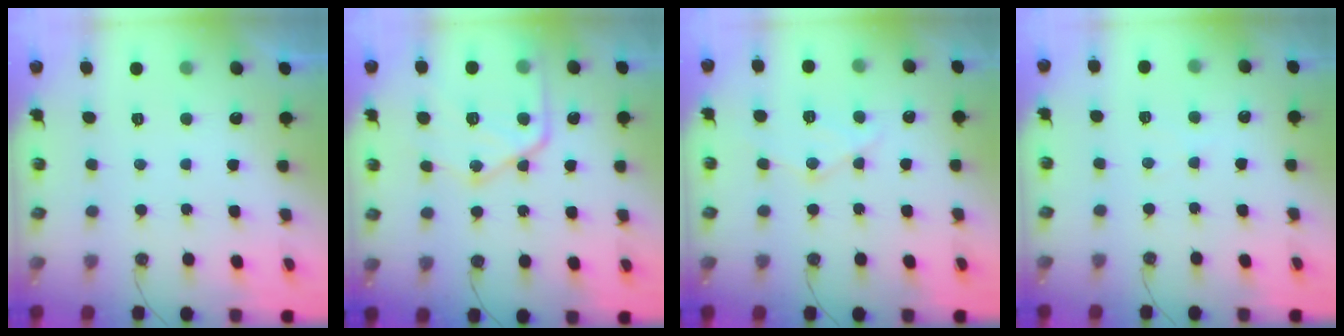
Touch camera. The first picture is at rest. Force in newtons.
{"total": 17.4, "press": 17.3, "slide": 1.6}
{"total": 12.1, "press": 12.1, "slide": 1.1}
{"total": 4.0, "press": 4.0, "slide": 0.6}